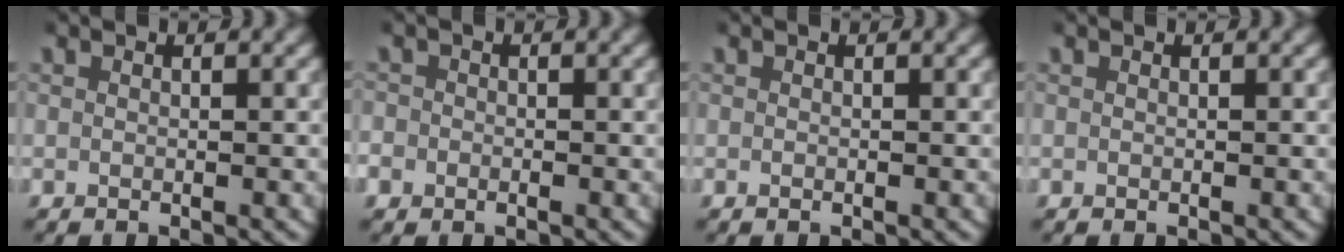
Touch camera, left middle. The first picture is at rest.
{"total": 2.2, "force": [-0.7, 2.1, 0.5], "torque": [-0.018, -0.007, -0.015]}
{"total": 0.0}
{"total": 0.0}